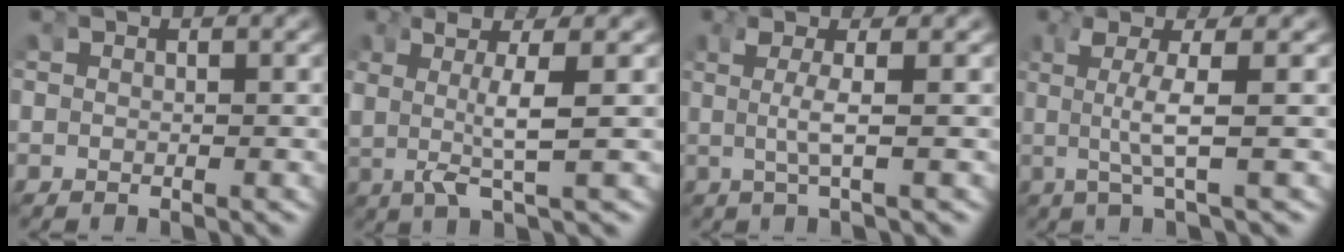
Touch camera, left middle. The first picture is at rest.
{"total": 5.0, "force": [1.1, 0.9, 4.8], "torque": [-0.094, -0.002, 0.024]}
{"total": 2.8, "force": [0.3, -0.5, 2.7], "torque": [-0.059, -0.005, 0.011]}
{"total": 4.1, "force": [0.4, -0.3, 4.1], "torque": [-0.086, -0.002, 0.010]}